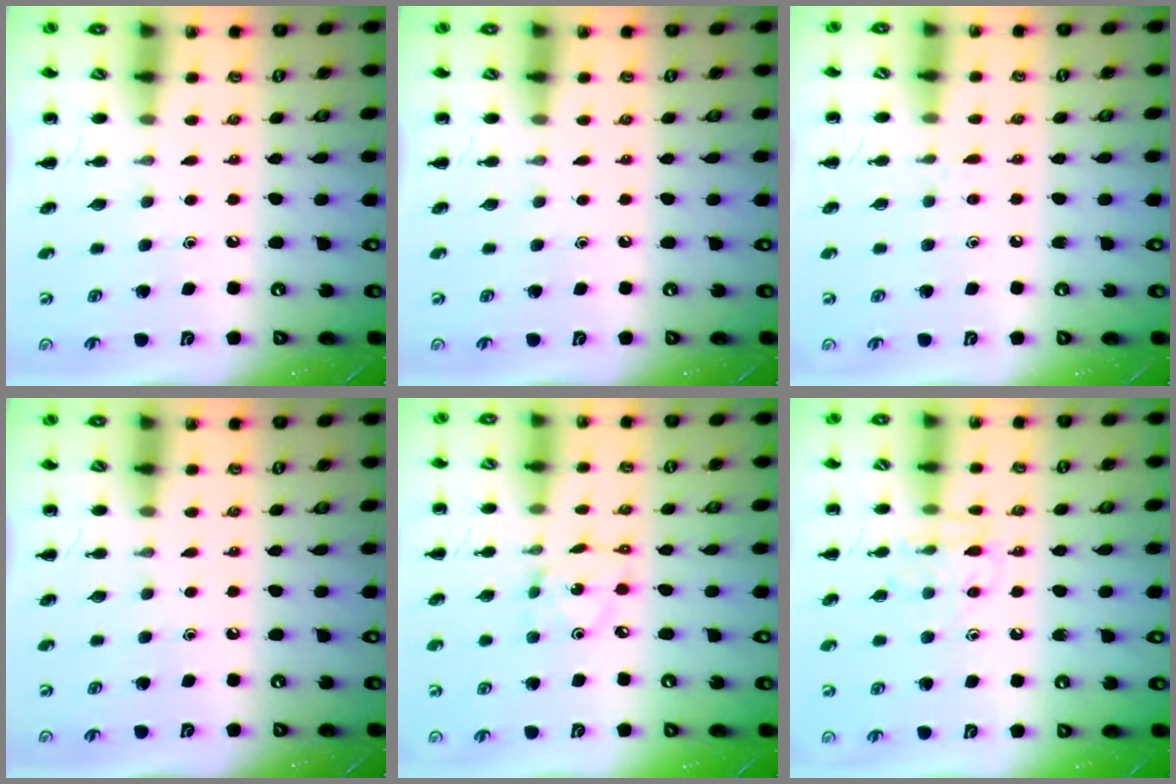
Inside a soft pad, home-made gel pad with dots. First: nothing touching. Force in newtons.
{"total": 0.0}
{"total": 3.8, "press": 3.5, "slide": 1.4}
{"total": 0.0}
{"total": 2.3, "press": 2.3, "slide": 0.1}
{"total": 8.0, "press": 8.0, "slide": 0.7}